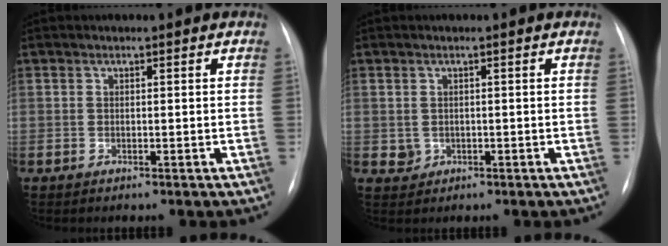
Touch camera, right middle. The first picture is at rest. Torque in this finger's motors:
{"motor_torque": [0.07, -0.13, 0.00, 0.00]}